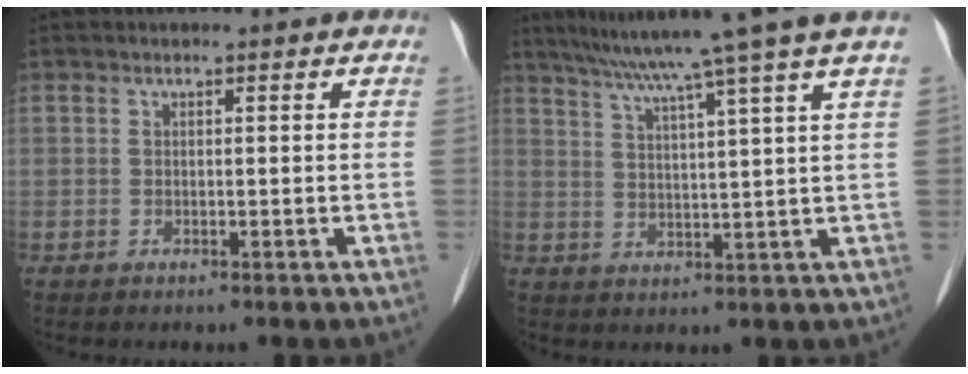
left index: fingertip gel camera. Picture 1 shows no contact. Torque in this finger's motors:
{"motor_torque": [0.14, -0.36, 0.02, 0.02]}